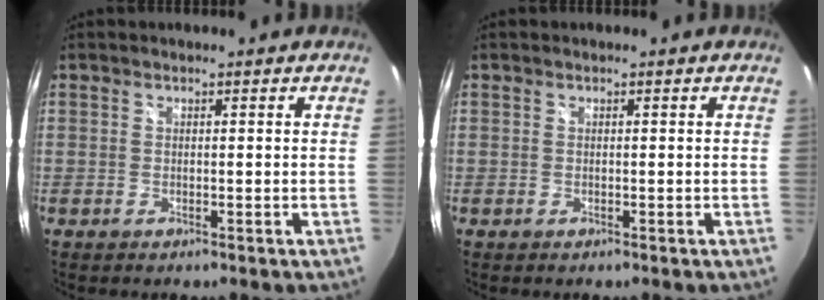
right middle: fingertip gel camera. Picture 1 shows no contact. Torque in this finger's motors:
{"motor_torque": [0.00, 0.00, 0.02, 0.01]}